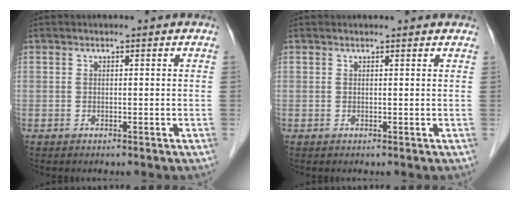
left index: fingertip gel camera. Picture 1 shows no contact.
{"total": 2.6, "force": [2.5, 0.5, 0.5], "torque": [-0.014, 0.016, 0.023]}